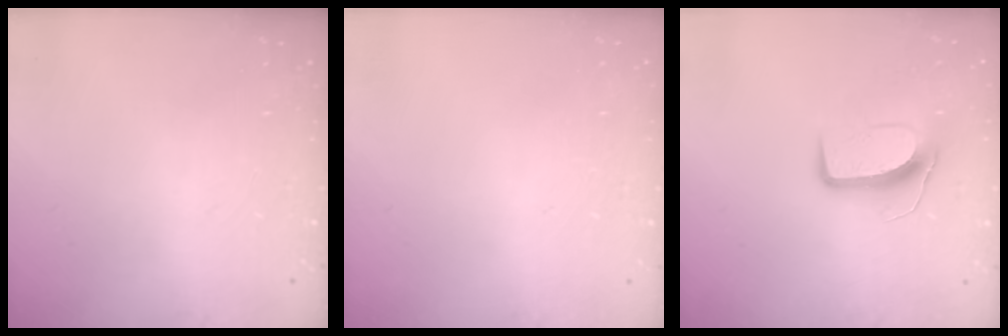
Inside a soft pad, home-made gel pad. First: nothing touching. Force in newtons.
{"total": 0.0}
{"total": 9.2, "press": 9.2, "slide": 0.4}